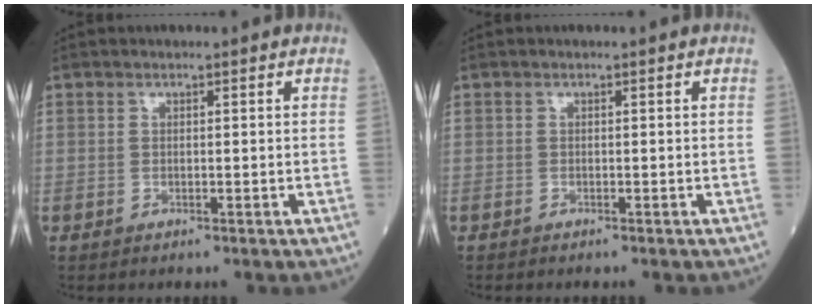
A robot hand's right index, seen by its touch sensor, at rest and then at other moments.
{"total": 0.5, "force": [-0.5, 0.0, 0.1], "torque": [-0.001, 0.000, -0.012]}